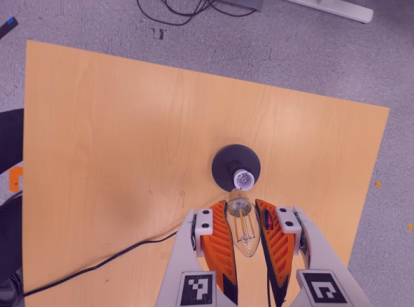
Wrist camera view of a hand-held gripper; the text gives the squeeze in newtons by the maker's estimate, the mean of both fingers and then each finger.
{"total": 23.4, "left": 26.2, "right": 20.7}